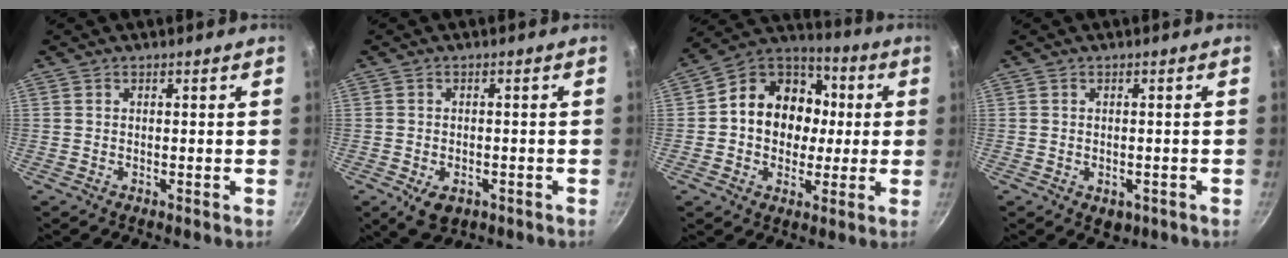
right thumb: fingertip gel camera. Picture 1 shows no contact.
{"total": 5.4, "force": [-2.1, 3.5, 3.4], "torque": [-0.047, 0.004, -0.023]}
{"total": 16.6, "force": [0.9, 13.8, 9.3], "torque": [-0.111, 0.029, -0.002]}
{"total": 3.1, "force": [-1.1, 2.1, 1.9], "torque": [-0.022, 0.000, -0.007]}